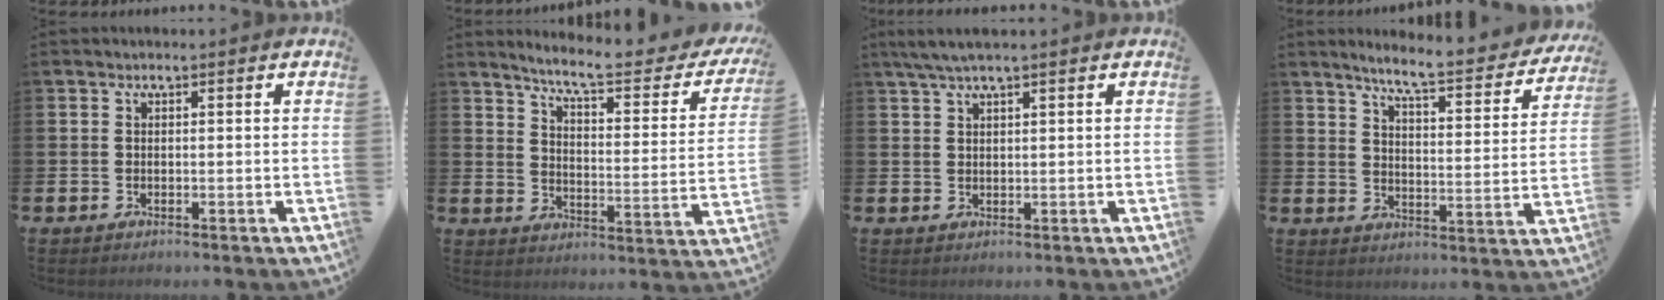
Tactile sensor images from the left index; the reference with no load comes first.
{"total": 7.3, "force": [6.3, 1.0, 3.5], "torque": [-0.087, -0.044, 0.101]}
{"total": 2.8, "force": [2.1, 0.1, 1.8], "torque": [-0.044, 0.003, 0.040]}
{"total": 6.9, "force": [6.3, 0.4, 2.8], "torque": [-0.075, -0.044, 0.103]}